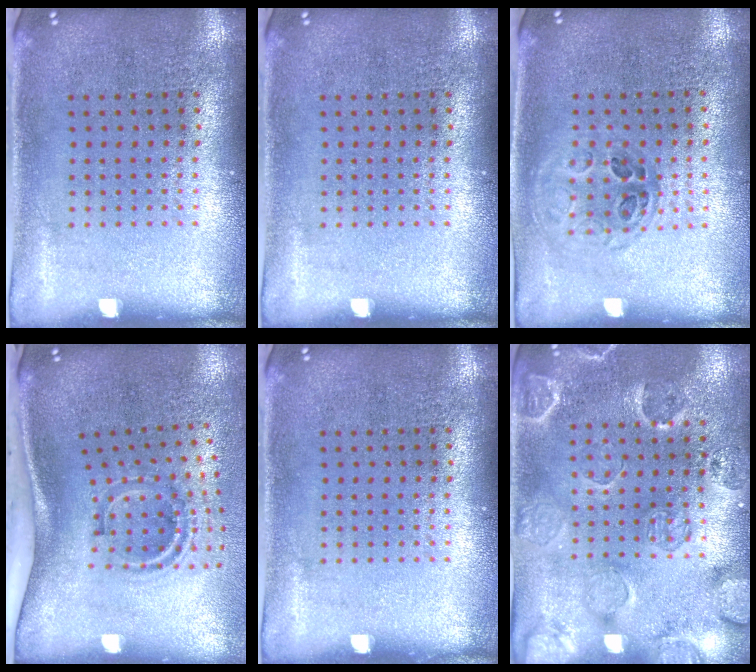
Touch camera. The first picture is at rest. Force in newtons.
{"total": 0.0}
{"total": 1.0, "press": 0.9, "slide": 0.4}
{"total": 1.9, "press": 1.2, "slide": 1.5}
{"total": 0.0}
{"total": 2.5, "press": 2.0, "slide": 1.5}